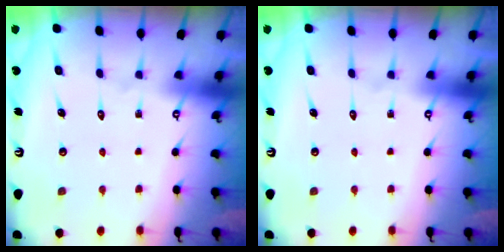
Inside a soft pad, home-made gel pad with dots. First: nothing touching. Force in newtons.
{"total": 0.0}